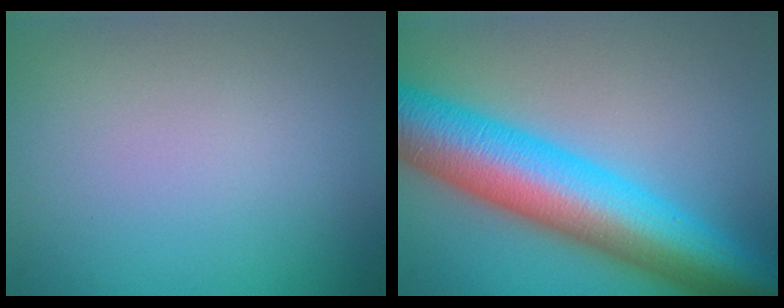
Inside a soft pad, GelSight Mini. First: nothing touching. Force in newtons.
{"total": 12.3, "press": 12.3, "slide": 0.1}